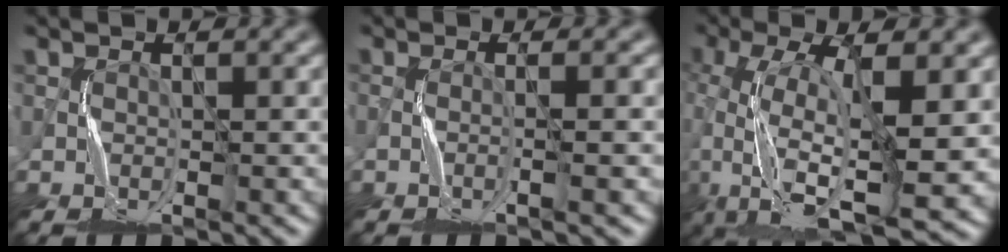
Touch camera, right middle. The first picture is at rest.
{"total": 1.7, "force": [-0.3, 0.4, 1.6], "torque": [-0.016, 0.004, -0.011]}
{"total": 11.1, "force": [-2.5, 4.3, 9.9], "torque": [-0.192, -0.007, -0.050]}